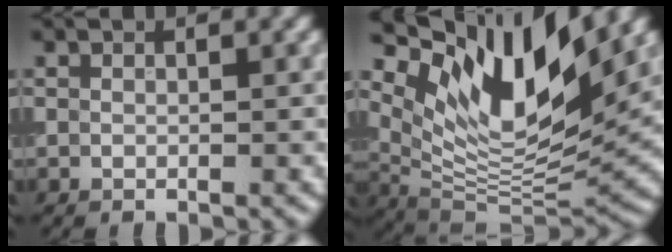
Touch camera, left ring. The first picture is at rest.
{"total": 12.6, "force": [7.2, 4.2, 9.4], "torque": [-0.159, -0.001, 0.141]}